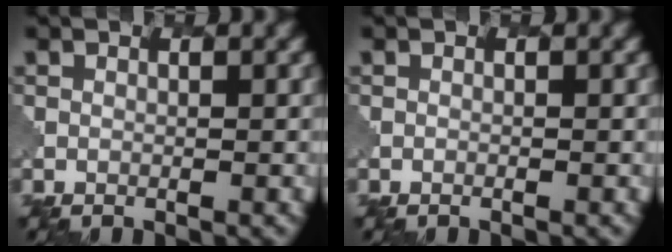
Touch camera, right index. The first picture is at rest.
{"total": 0.0}